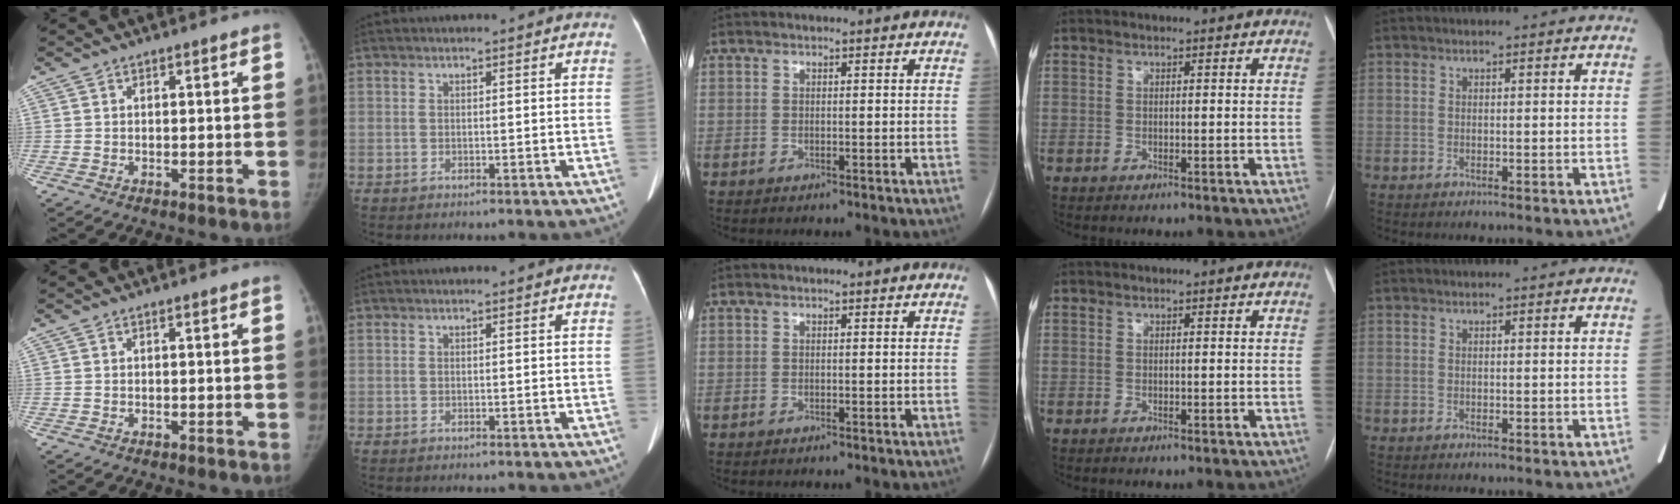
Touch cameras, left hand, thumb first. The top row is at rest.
{}